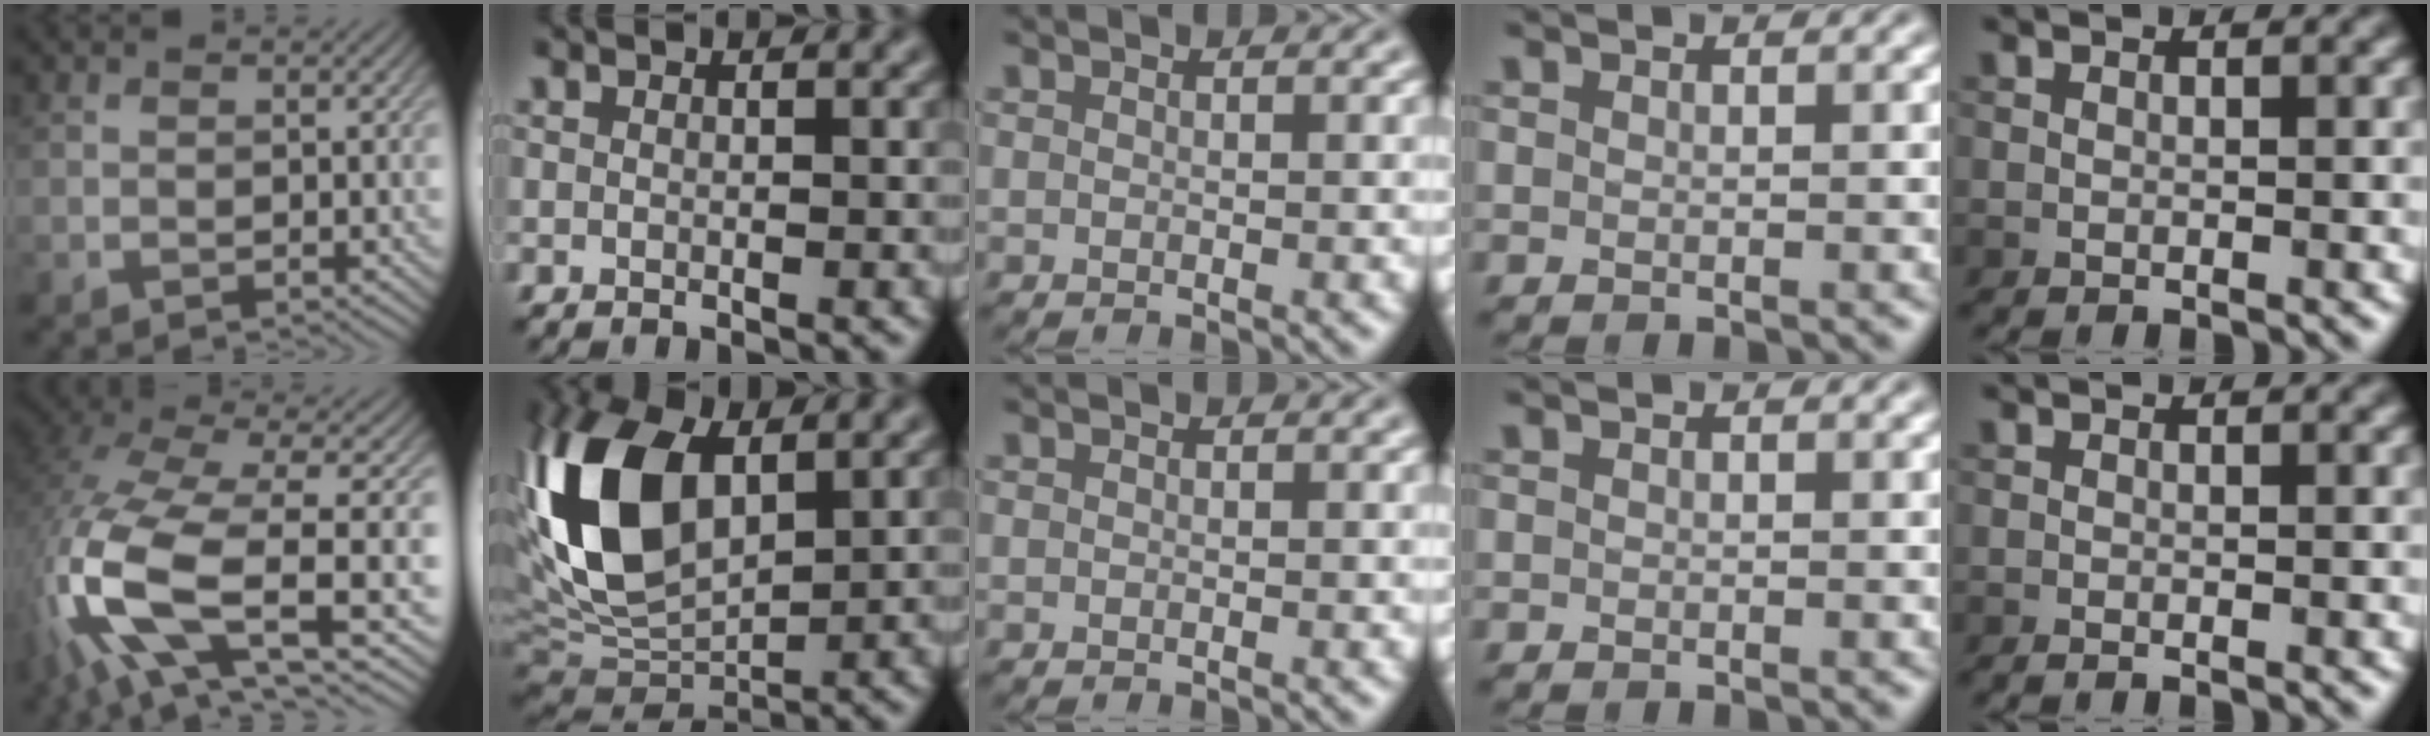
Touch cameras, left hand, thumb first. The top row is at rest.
{"thumb": {"total": 15.2, "force": [-3.5, 6.2, 13.5], "torque": [-0.320, -0.019, -0.059]}, "index": {"total": 12.7, "force": [2.7, 7.2, 10.1], "torque": [-0.239, 0.019, 0.045]}, "little": {"total": 0.7, "force": [-0.6, 0.2, 0.4], "torque": [0.000, -0.004, -0.013]}}